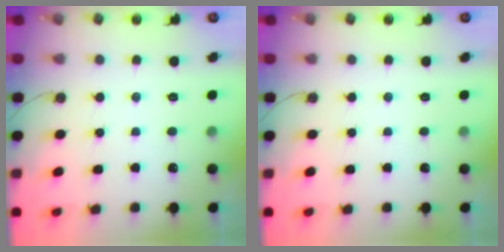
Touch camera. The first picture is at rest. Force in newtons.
{"total": 0.0}